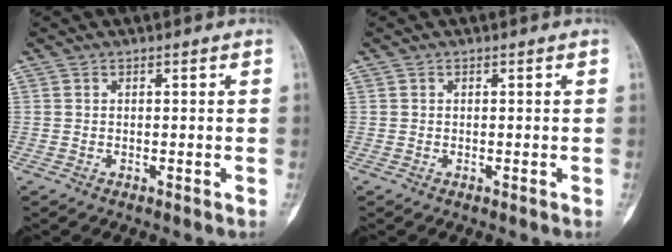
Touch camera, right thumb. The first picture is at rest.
{"total": 0.0}